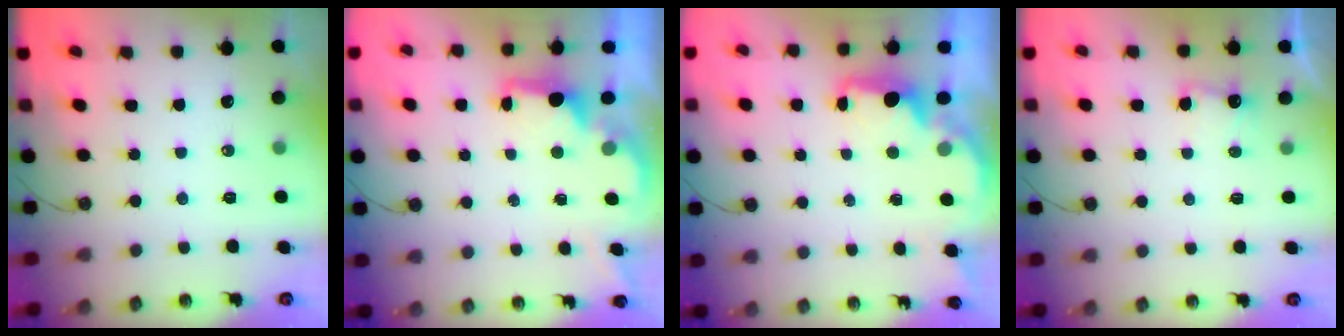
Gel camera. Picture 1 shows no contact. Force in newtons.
{"total": 2.1, "press": 1.9, "slide": 0.8}
{"total": 2.5, "press": 2.3, "slide": 0.8}
{"total": 3.6, "press": 3.5, "slide": 1.0}